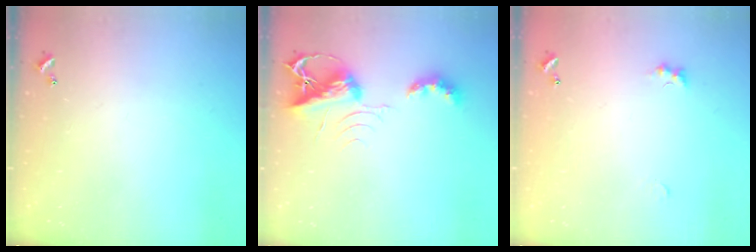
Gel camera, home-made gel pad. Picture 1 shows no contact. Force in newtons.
{"total": 7.1, "press": 7.0, "slide": 0.7}
{"total": 1.4, "press": 1.3, "slide": 0.5}